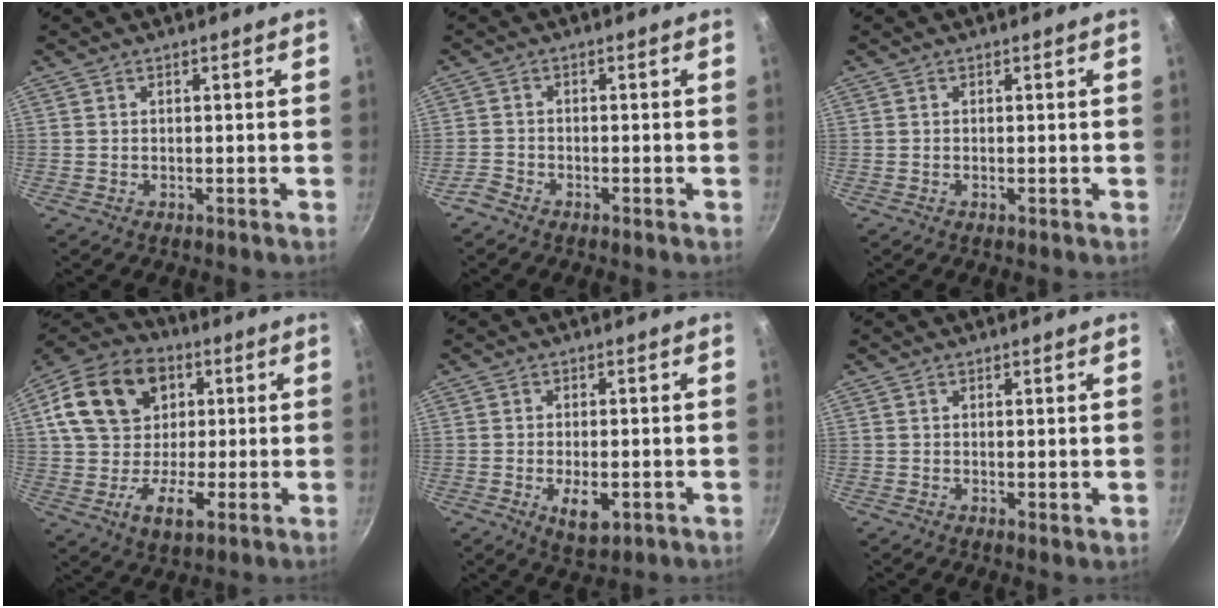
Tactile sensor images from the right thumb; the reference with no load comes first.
{"total": 2.0, "force": [-1.8, 0.8, 0.5], "torque": [-0.021, 0.014, -0.040]}
{"total": 0.0}
{"total": 20.3, "force": [4.4, 15.5, 12.3], "torque": [-0.198, 0.027, 0.071]}
{"total": 5.6, "force": [-1.5, 2.7, 4.7], "torque": [-0.070, -0.004, -0.017]}
{"total": 1.0, "force": [0.6, 0.4, 0.6], "torque": [-0.006, -0.012, 0.007]}